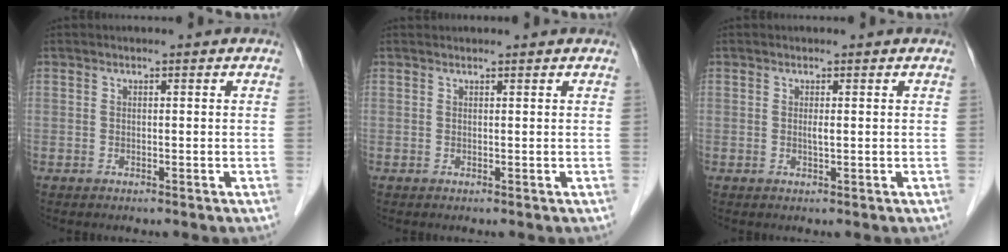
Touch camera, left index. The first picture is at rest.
{"total": 1.8, "force": [1.8, 0.2, 0.2], "torque": [-0.007, 0.022, 0.024]}
{"total": 0.8, "force": [0.2, 0.0, 0.7], "torque": [-0.017, -0.002, 0.002]}